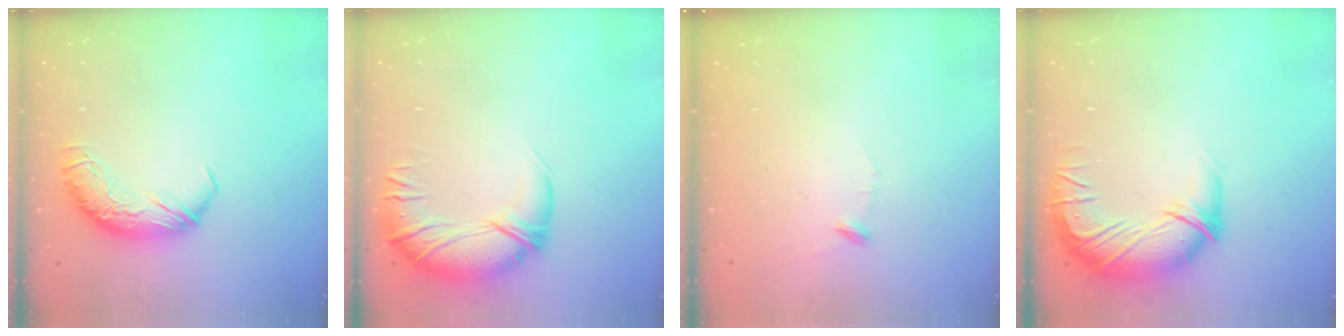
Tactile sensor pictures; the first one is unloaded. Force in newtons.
{"total": 2.9, "press": 0.2, "slide": 2.9}
{"total": 8.7, "press": 8.6, "slide": 0.5}
{"total": 3.0, "press": 0.1, "slide": 3.0}